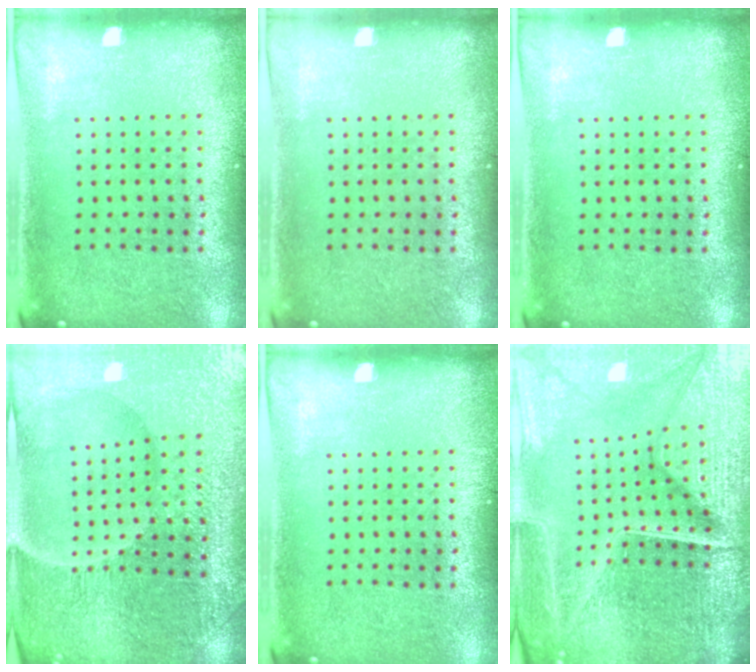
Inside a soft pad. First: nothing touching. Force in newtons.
{"total": 0.0}
{"total": 0.0}
{"total": 4.4, "press": 4.4, "slide": 0.8}
{"total": 0.0}
{"total": 6.9, "press": 6.1, "slide": 3.4}